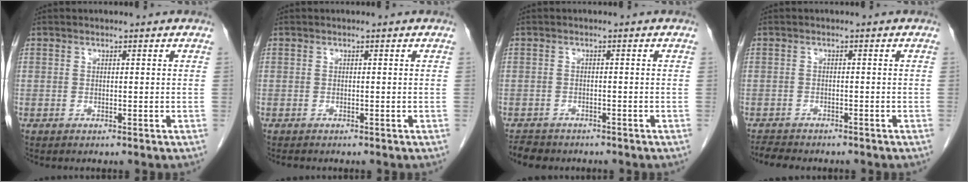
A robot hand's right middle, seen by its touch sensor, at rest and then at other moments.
{"total": 0.8, "force": [-0.7, 0.2, 0.3], "torque": [-0.010, -0.002, -0.012]}
{"total": 4.3, "force": [-3.7, 1.9, 1.1], "torque": [-0.022, -0.005, -0.055]}
{"total": 4.3, "force": [-3.9, 1.2, 1.3], "torque": [-0.024, -0.009, -0.060]}